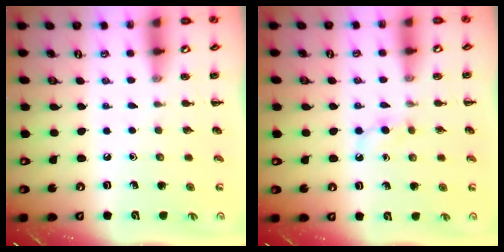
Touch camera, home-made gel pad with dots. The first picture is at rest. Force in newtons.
{"total": 2.8, "press": 2.6, "slide": 1.1}